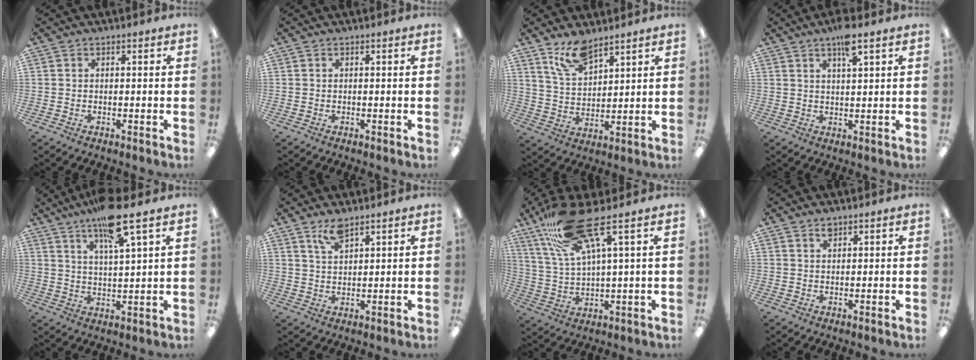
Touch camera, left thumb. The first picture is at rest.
{"total": 0.0}
{"total": 9.2, "force": [7.1, 3.8, 4.6], "torque": [-0.100, -0.027, 0.132]}
{"total": 5.6, "force": [3.8, 1.0, 4.1], "torque": [-0.074, -0.009, 0.061]}
{"total": 12.9, "force": [8.7, 2.4, 9.1], "torque": [-0.157, -0.035, 0.142]}
{"total": 5.3, "force": [4.0, 1.6, 3.0], "torque": [-0.068, -0.007, 0.073]}
{"total": 16.4, "force": [10.4, 3.5, 12.2], "torque": [-0.245, -0.032, 0.180]}
{"total": 1.5, "force": [1.3, 0.4, 0.5], "torque": [-0.013, -0.001, 0.025]}